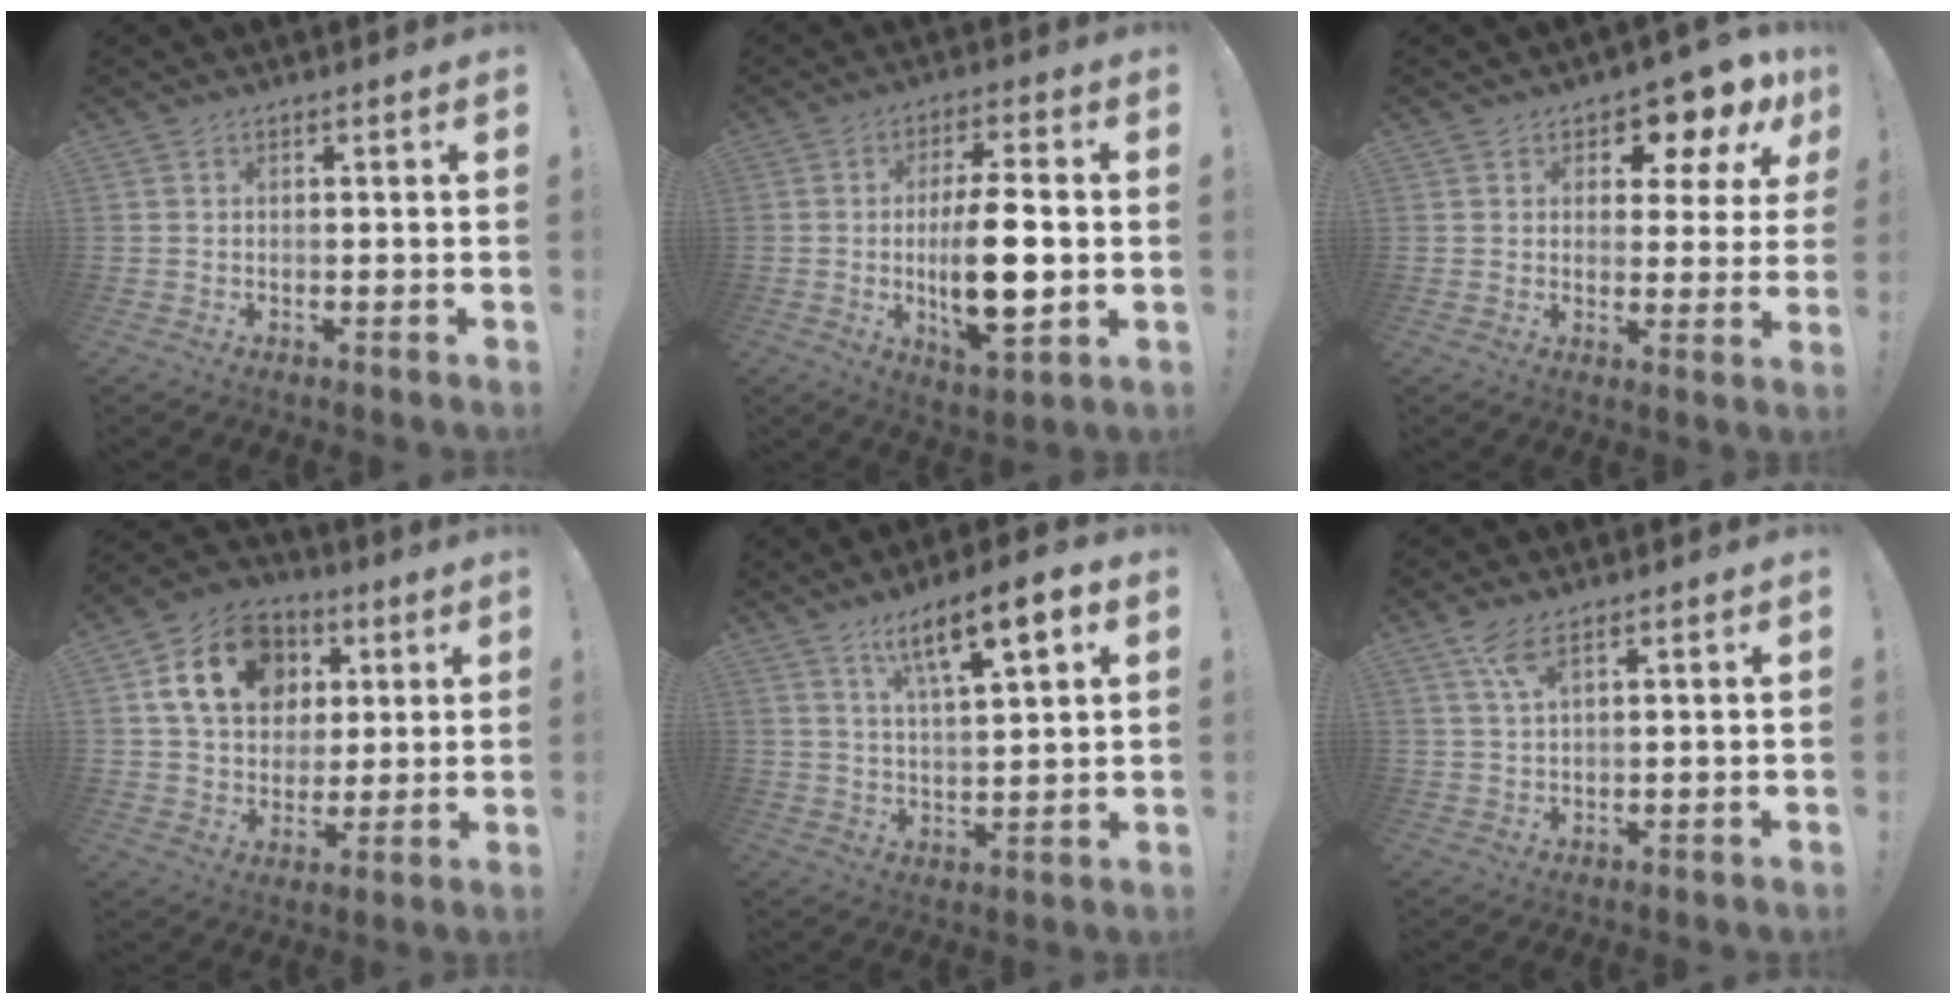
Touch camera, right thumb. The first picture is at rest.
{"total": 15.5, "force": [-1.3, 4.8, 14.6], "torque": [-0.257, -0.006, -0.025]}
{"total": 8.7, "force": [6.4, 4.1, 4.2], "torque": [-0.050, -0.061, 0.109]}
{"total": 17.8, "force": [6.1, 13.5, 10.0], "torque": [-0.147, -0.008, 0.122]}
{"total": 12.1, "force": [6.8, 2.7, 9.6], "torque": [-0.148, -0.031, 0.104]}
{"total": 5.0, "force": [3.0, 1.4, 3.8], "torque": [-0.081, -0.007, 0.055]}